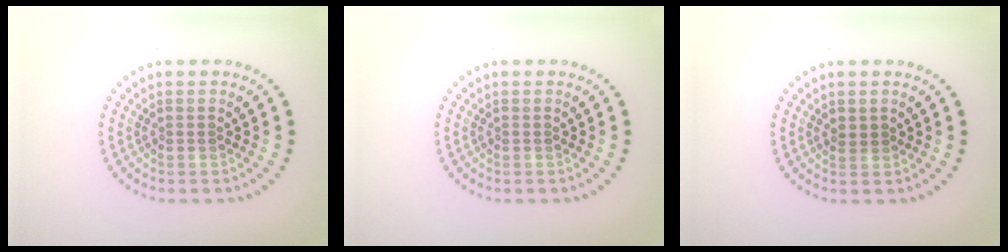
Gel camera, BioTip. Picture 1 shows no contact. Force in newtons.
{"total": 0.0}
{"total": 0.9, "press": 0.9, "slide": 0.1}